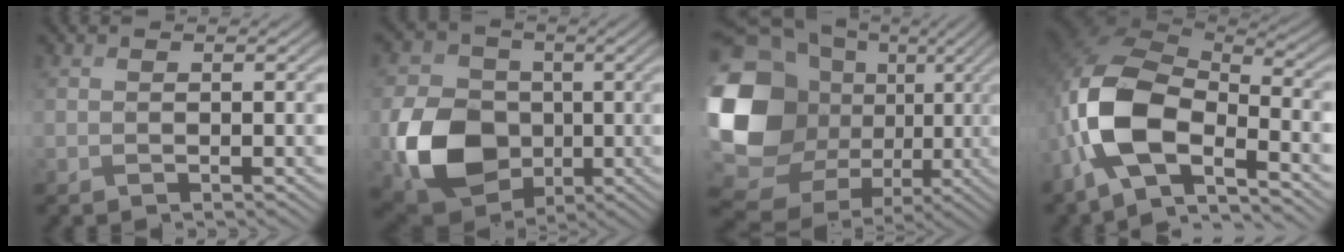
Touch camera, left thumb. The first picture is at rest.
{"total": 11.9, "force": [-2.8, 9.4, 6.8], "torque": [-0.148, -0.017, -0.067]}
{"total": 20.1, "force": [-0.2, 16.8, 11.1], "torque": [-0.304, -0.018, 0.009]}
{"total": 12.3, "force": [-5.1, 5.9, 9.5], "torque": [-0.209, -0.015, -0.114]}